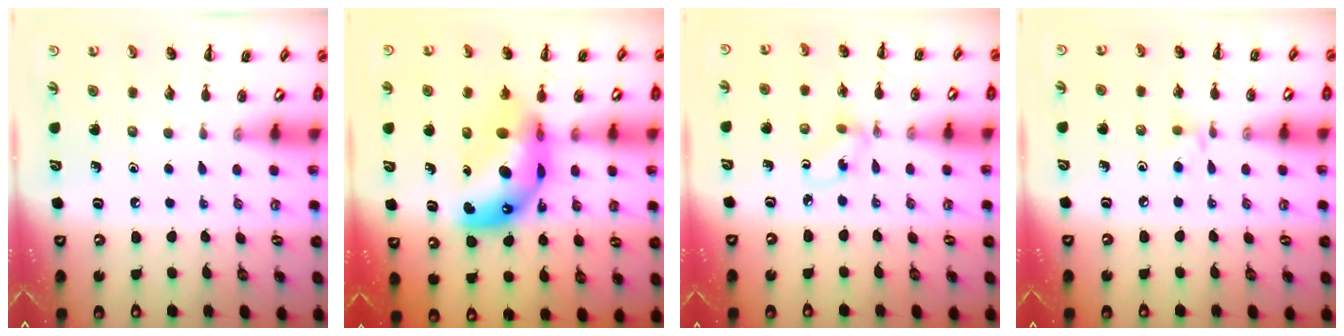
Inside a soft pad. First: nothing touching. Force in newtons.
{"total": 13.0, "press": 12.4, "slide": 4.0}
{"total": 1.4, "press": 1.3, "slide": 0.6}
{"total": 4.0, "press": 3.8, "slide": 1.5}